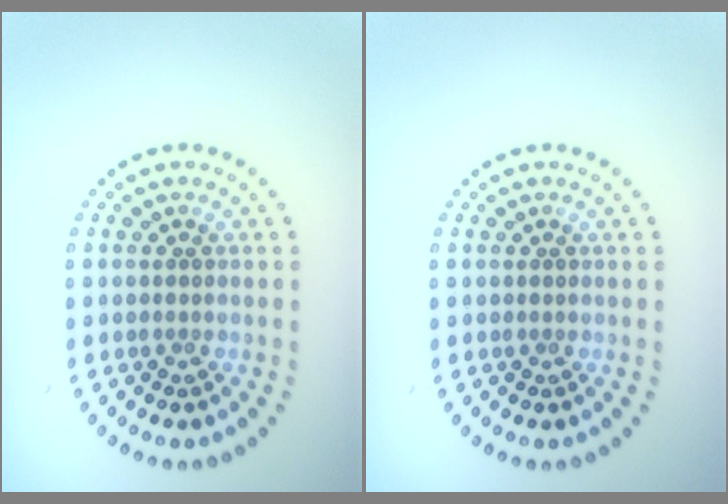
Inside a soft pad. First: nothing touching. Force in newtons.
{"total": 0.0}